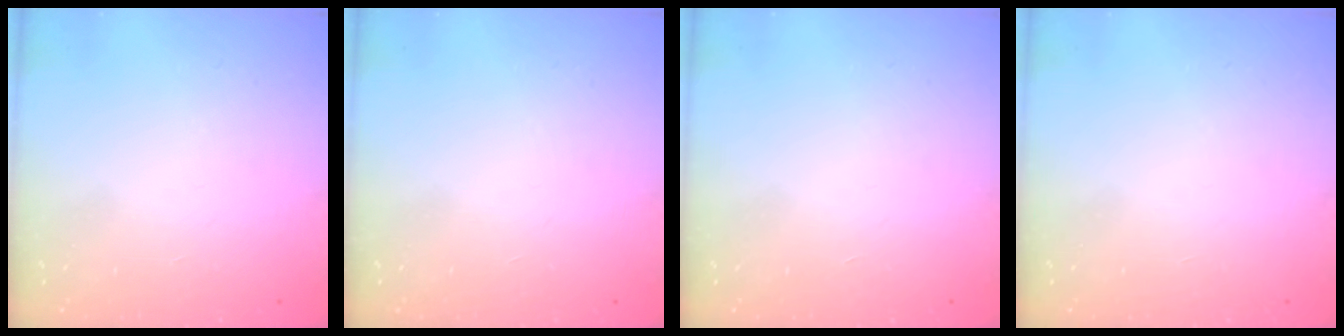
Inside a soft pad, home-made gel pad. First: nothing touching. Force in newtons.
{"total": 0.0}
{"total": 0.0}
{"total": 0.0}